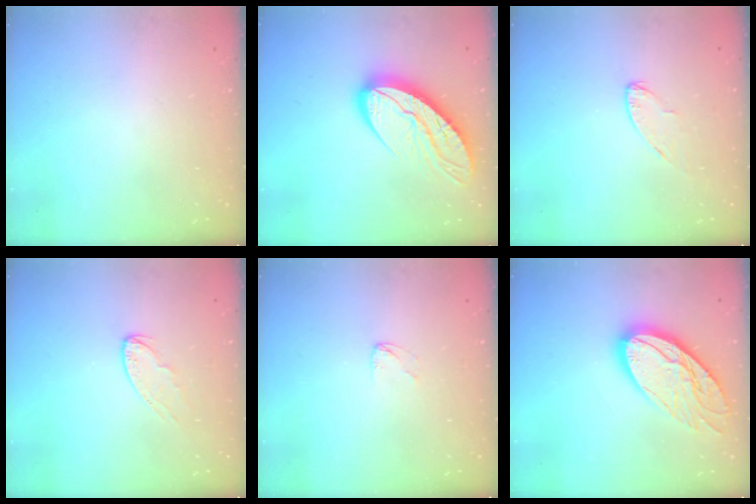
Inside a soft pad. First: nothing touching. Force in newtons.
{"total": 13.2, "press": 13.1, "slide": 1.2}
{"total": 3.9, "press": 3.9, "slide": 0.4}
{"total": 5.9, "press": 5.9, "slide": 0.4}
{"total": 2.2, "press": 2.2, "slide": 0.1}
{"total": 17.9, "press": 17.8, "slide": 1.9}